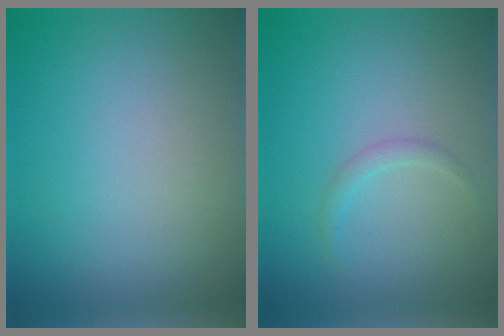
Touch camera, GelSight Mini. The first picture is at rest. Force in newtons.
{"total": 1.0, "press": 1.0, "slide": 0.0}